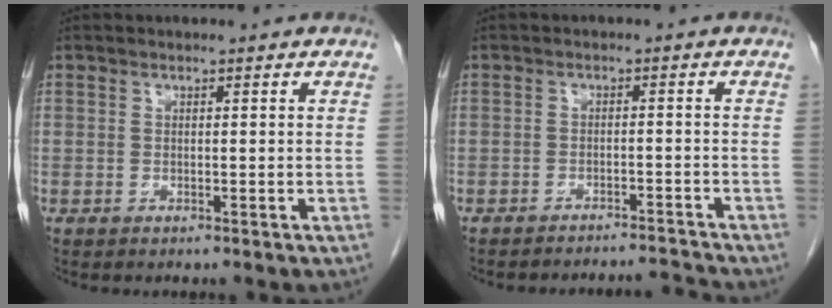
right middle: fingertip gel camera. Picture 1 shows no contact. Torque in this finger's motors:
{"motor_torque": [-0.11, -0.20, -0.06, 0.02]}